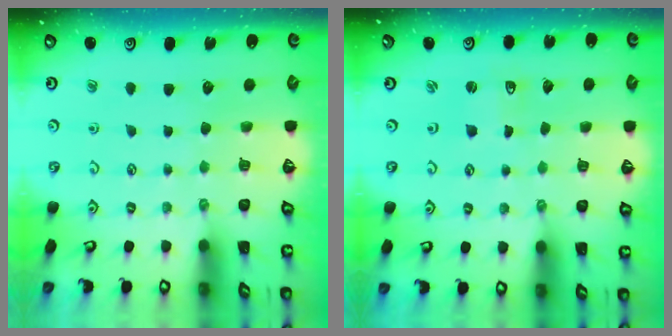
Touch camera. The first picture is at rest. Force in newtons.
{"total": 2.7, "press": 2.7, "slide": 0.3}